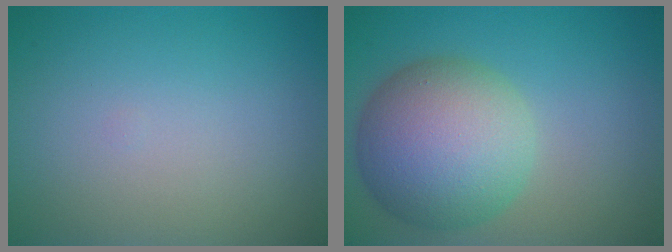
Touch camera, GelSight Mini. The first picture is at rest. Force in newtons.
{"total": 9.4, "press": 9.4, "slide": 0.4}